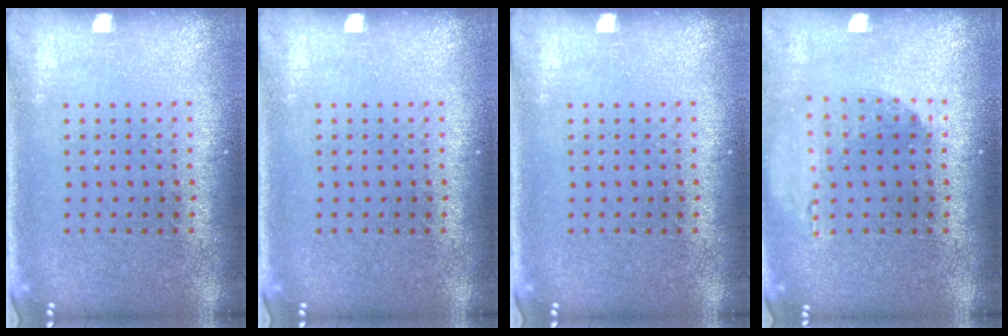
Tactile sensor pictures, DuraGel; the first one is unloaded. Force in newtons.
{"total": 0.0}
{"total": 0.0}
{"total": 1.2, "press": 1.2, "slide": 0.0}